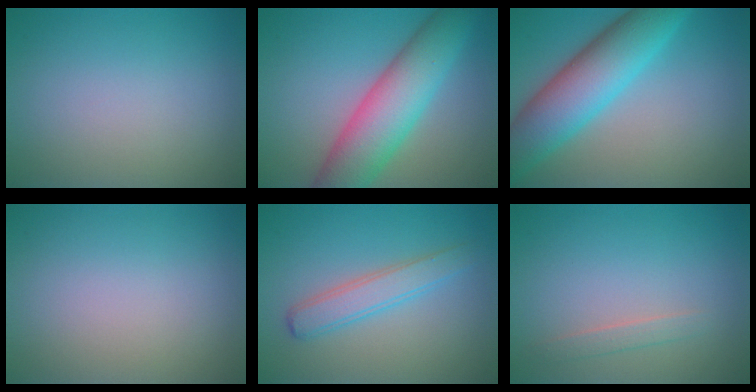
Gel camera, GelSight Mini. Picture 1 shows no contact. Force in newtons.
{"total": 8.5, "press": 8.5, "slide": 0.1}
{"total": 8.5, "press": 8.5, "slide": 0.4}
{"total": 0.0}
{"total": 2.9, "press": 2.9, "slide": 0.0}
{"total": 1.1, "press": 1.1, "slide": 0.1}